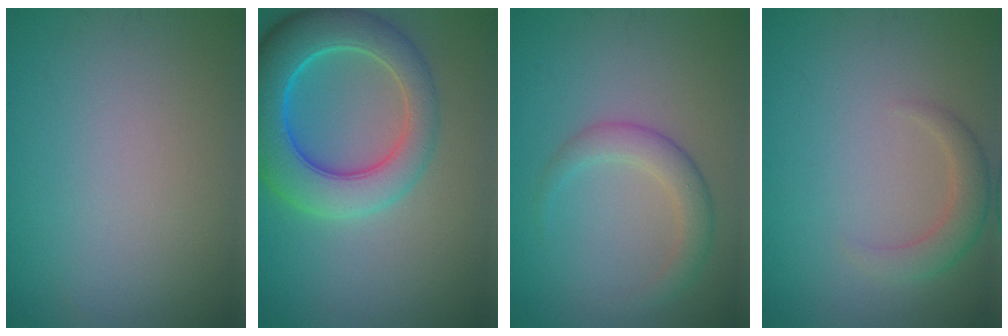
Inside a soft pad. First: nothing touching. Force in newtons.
{"total": 8.4, "press": 8.3, "slide": 0.3}
{"total": 2.8, "press": 2.8, "slide": 0.1}
{"total": 2.4, "press": 2.4, "slide": 0.2}